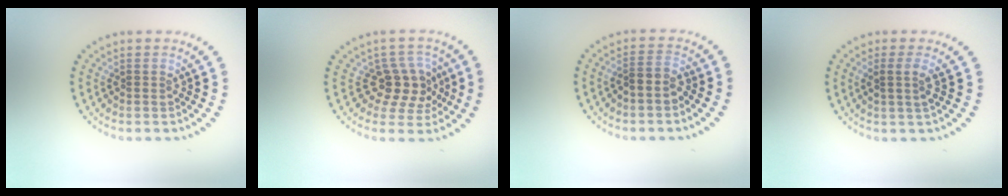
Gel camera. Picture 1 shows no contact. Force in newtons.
{"total": 3.5, "press": 3.1, "slide": 1.6}
{"total": 1.8, "press": 1.6, "slide": 0.9}
{"total": 1.3, "press": 1.2, "slide": 0.6}